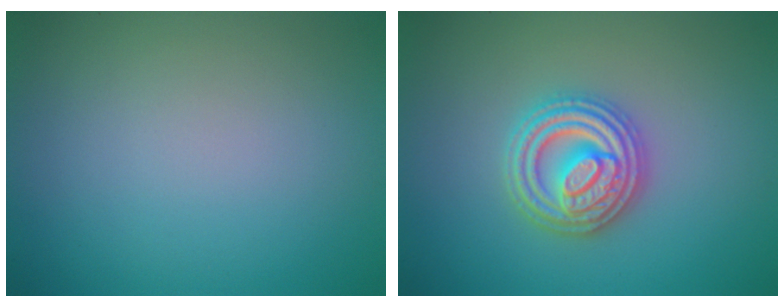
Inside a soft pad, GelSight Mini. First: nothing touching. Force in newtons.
{"total": 4.9, "press": 4.9, "slide": 0.8}